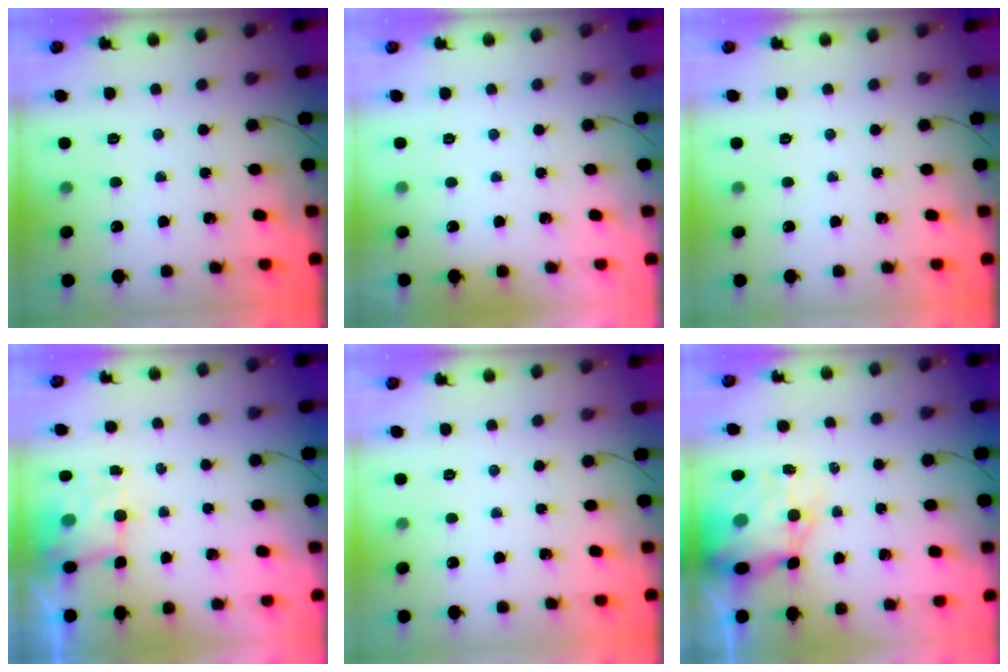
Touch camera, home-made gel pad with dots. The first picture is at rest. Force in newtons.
{"total": 1.9, "press": 1.9, "slide": 0.3}
{"total": 0.0}
{"total": 3.1, "press": 2.9, "slide": 1.1}
{"total": 0.0}
{"total": 8.9, "press": 8.5, "slide": 2.6}